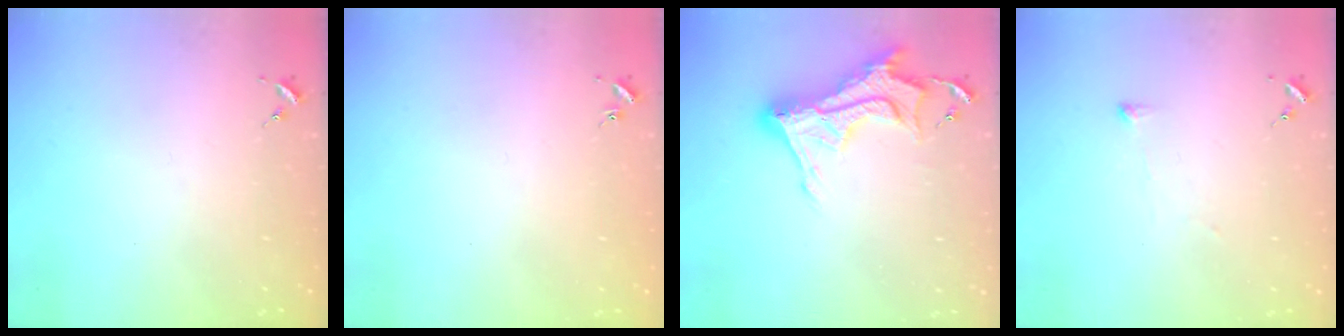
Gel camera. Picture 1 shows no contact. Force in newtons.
{"total": 0.9, "press": 0.8, "slide": 0.2}
{"total": 15.5, "press": 15.5, "slide": 1.2}
{"total": 2.8, "press": 2.7, "slide": 0.5}